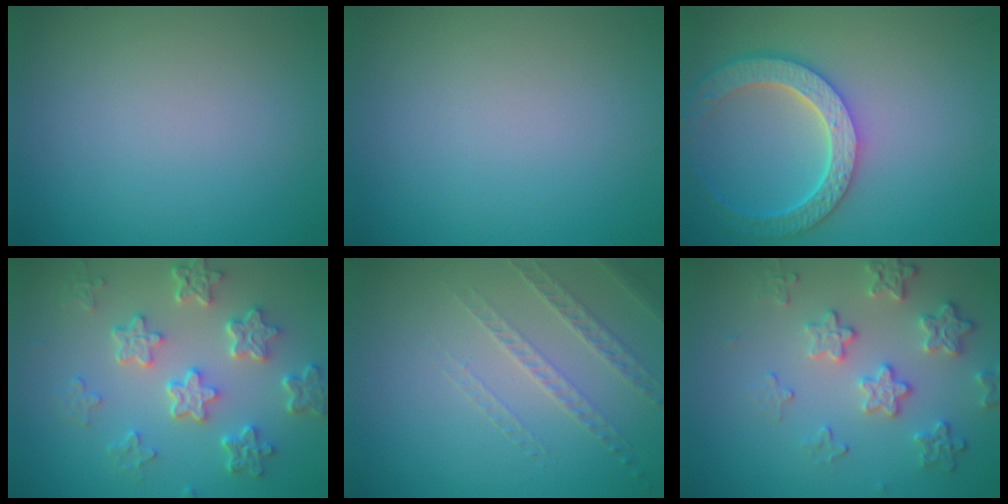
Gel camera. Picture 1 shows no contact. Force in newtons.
{"total": 0.0}
{"total": 5.9, "press": 4.7, "slide": 3.6}
{"total": 5.6, "press": 4.3, "slide": 3.6}
{"total": 1.6, "press": 1.3, "slide": 0.9}
{"total": 3.9, "press": 3.4, "slide": 2.0}